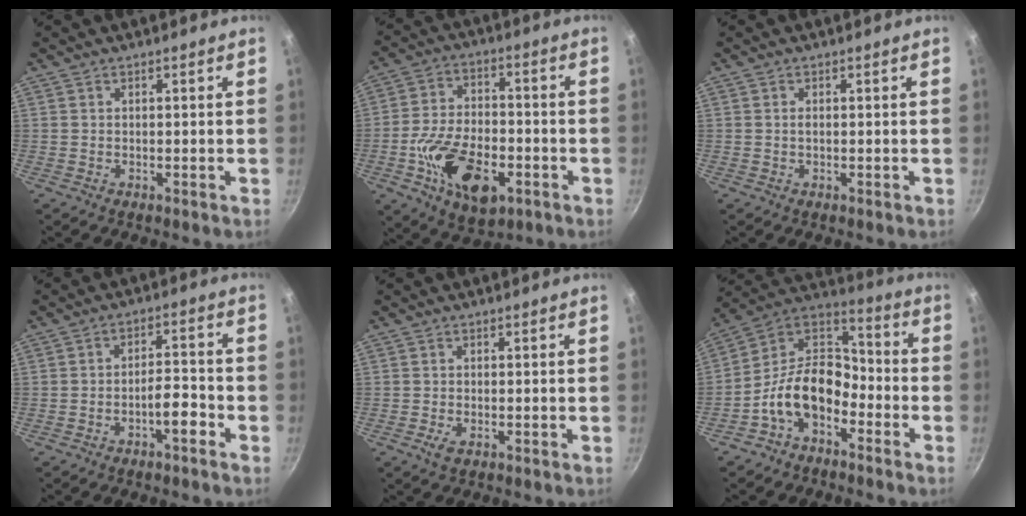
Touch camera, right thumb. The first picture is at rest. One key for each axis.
{"total": 16.8, "fx": -5.6, "fy": 9.7, "fz": 12.5, "tx": -0.201, "ty": 0.023, "tz": -0.094}
{"total": 0.7, "fx": 0.0, "fy": 0.3, "fz": 0.7, "tx": -0.016, "ty": 0.001, "tz": -0.001}
{"total": 5.0, "fx": -2.8, "fy": 1.6, "fz": 3.8, "tx": -0.052, "ty": 0.031, "tz": -0.043}
{"total": 1.7, "fx": -0.6, "fy": 0.8, "fz": 1.4, "tx": -0.027, "ty": -0.003, "tz": -0.010}
{"total": 14.4, "fx": -6.2, "fy": 9.2, "fz": 9.2, "tx": -0.129, "ty": 0.076, "tz": -0.142}